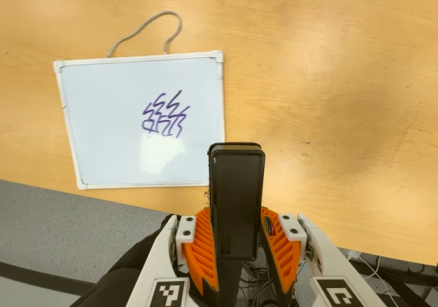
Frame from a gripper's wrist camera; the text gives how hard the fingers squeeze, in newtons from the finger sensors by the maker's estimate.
{"total": 5.3, "left": 3.6, "right": 7.1}